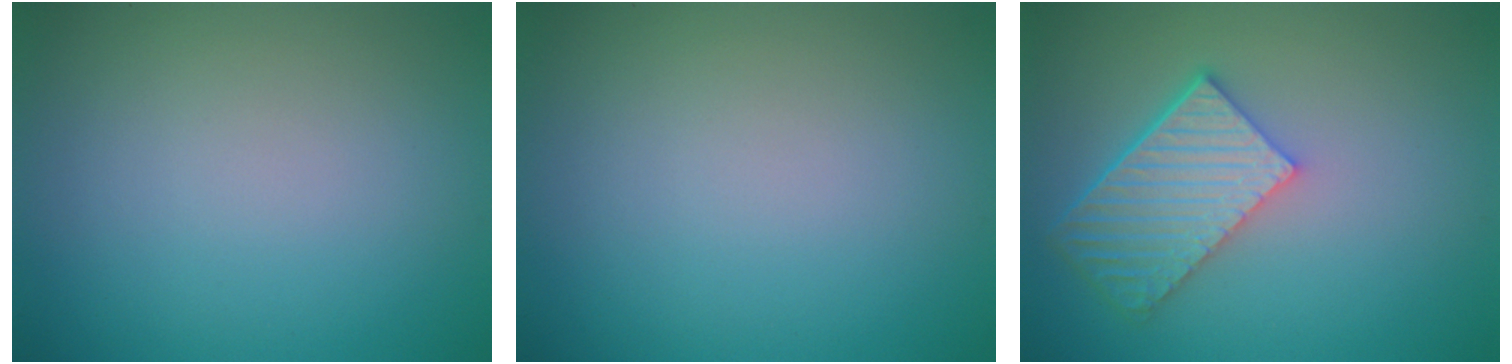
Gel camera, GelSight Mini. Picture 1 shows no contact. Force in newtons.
{"total": 0.0}
{"total": 5.5, "press": 4.2, "slide": 3.7}